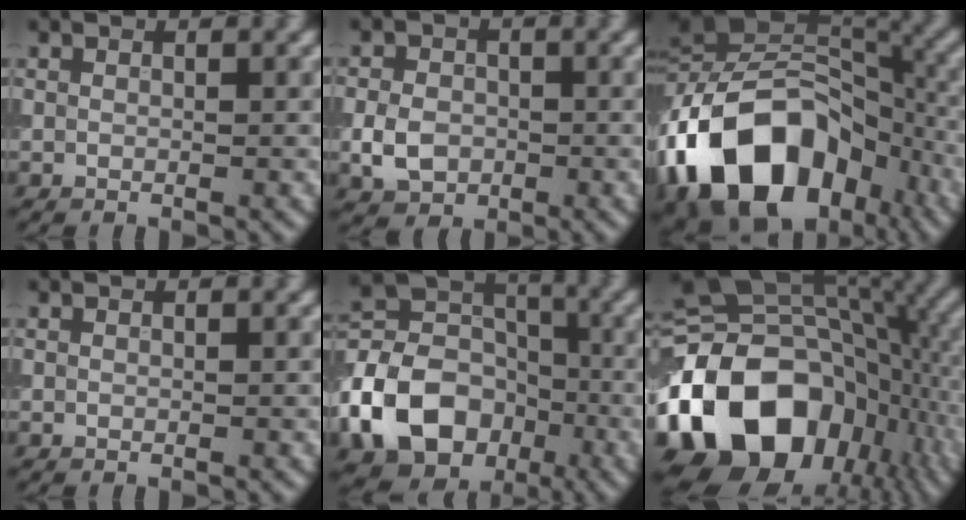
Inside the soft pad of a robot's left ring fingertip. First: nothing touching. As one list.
[{"total": 3.6, "force": [-1.0, 2.8, 2.0], "torque": [-0.040, -0.004, -0.022]}, {"total": 16.9, "force": [-7.0, 11.4, 10.4], "torque": [-0.179, 0.000, -0.130]}, {"total": 0.0}, {"total": 12.4, "force": [-4.4, 9.6, 6.5], "torque": [-0.145, -0.006, -0.089]}, {"total": 18.1, "force": [-6.2, 12.9, 11.1], "torque": [-0.198, -0.003, -0.108]}]